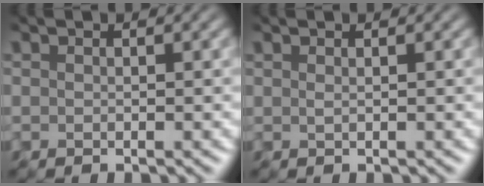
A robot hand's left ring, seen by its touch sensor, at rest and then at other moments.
{"total": 0.6, "force": [0.3, 0.2, 0.5], "torque": [-0.007, 0.001, 0.004]}